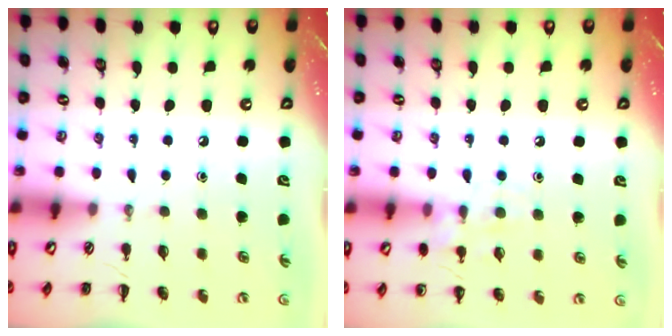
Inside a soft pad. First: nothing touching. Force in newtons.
{"total": 8.0, "press": 8.0, "slide": 0.8}